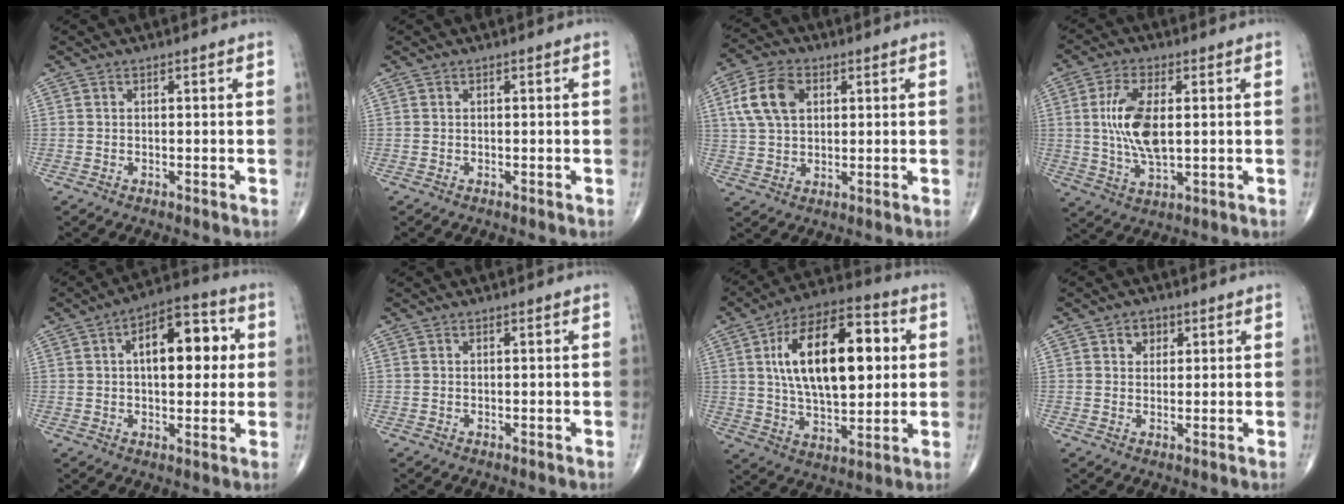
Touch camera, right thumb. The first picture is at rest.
{"total": 0.0}
{"total": 9.8, "force": [3.0, 6.4, 6.8], "torque": [-0.125, 0.007, 0.054]}
{"total": 10.8, "force": [1.2, 5.0, 9.5], "torque": [-0.192, -0.010, 0.027]}
{"total": 13.9, "force": [2.8, 7.1, 11.7], "torque": [-0.137, 0.016, 0.036]}
{"total": 0.0}
{"total": 22.1, "force": [4.3, 10.9, 18.8], "torque": [-0.286, 0.006, 0.068]}
{"total": 3.0, "force": [1.4, 2.3, 1.2], "torque": [0.000, -0.005, 0.018]}